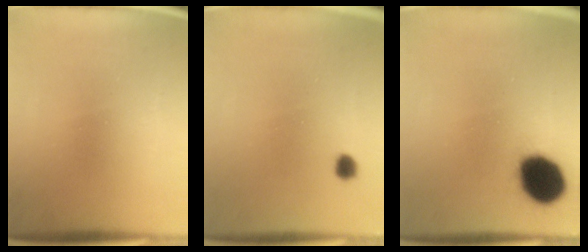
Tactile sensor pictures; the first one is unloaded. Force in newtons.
{"total": 1.7}
{"total": 15.0}